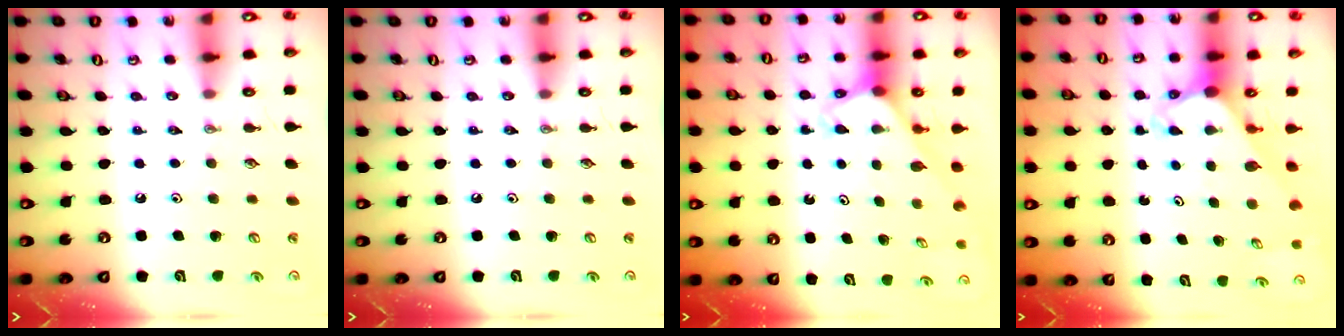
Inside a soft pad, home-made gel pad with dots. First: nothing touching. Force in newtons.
{"total": 0.0}
{"total": 2.8, "press": 2.8, "slide": 0.2}
{"total": 3.5, "press": 3.5, "slide": 0.3}